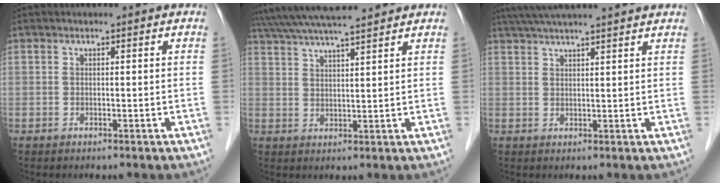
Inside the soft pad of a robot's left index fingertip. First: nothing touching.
{"total": 12.4, "force": [11.3, 0.2, 5.2], "torque": [-0.100, 0.032, 0.180]}
{"total": 12.1, "force": [10.6, -0.2, 5.8], "torque": [-0.099, 0.041, 0.149]}